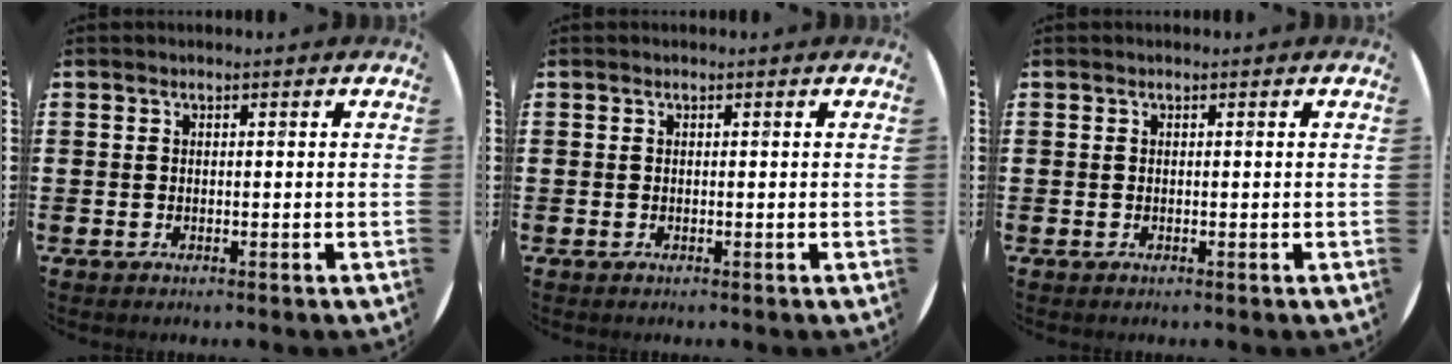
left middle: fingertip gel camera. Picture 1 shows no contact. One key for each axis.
{"total": 0.0}
{"total": 0.0}